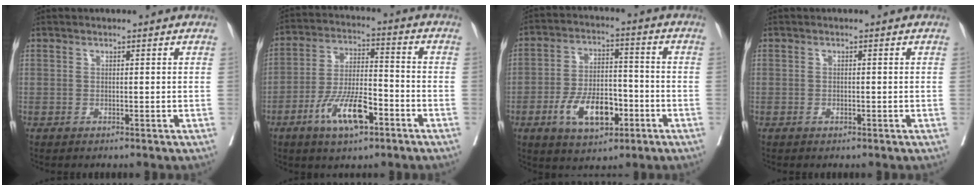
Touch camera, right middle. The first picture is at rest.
{"total": 10.6, "force": [-5.4, 3.1, 8.5], "torque": [-0.166, 0.000, -0.098]}
{"total": 10.2, "force": [-4.3, 4.9, 7.9], "torque": [-0.146, 0.007, -0.069]}
{"total": 0.6, "force": [-0.3, 0.3, 0.4], "torque": [-0.008, 0.001, -0.004]}